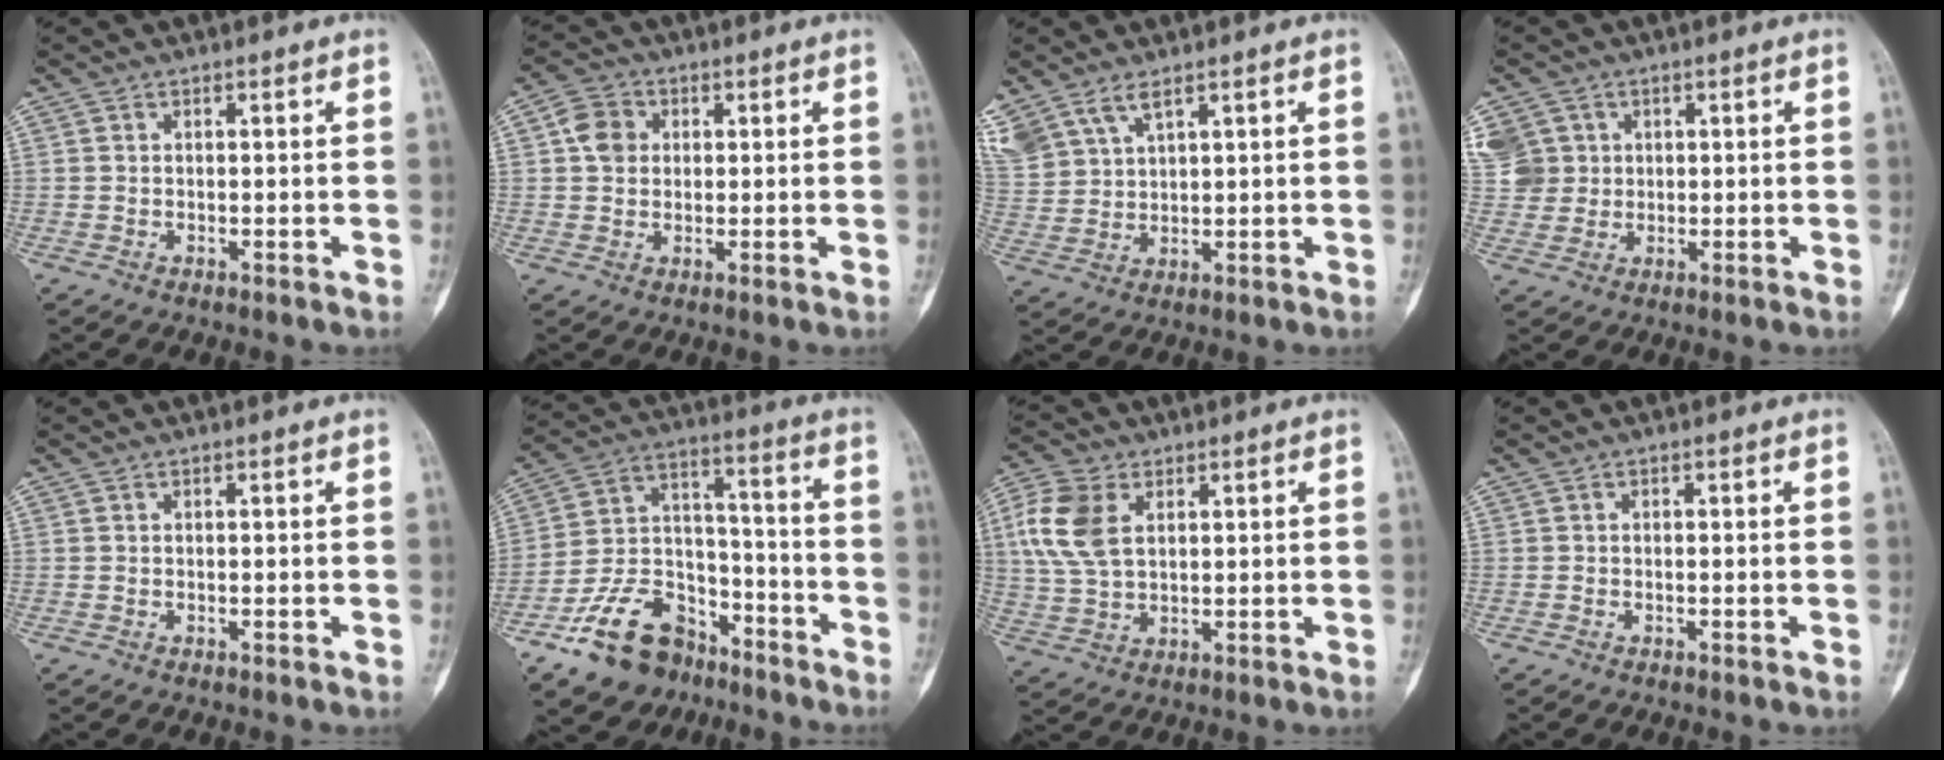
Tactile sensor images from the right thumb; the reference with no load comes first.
{"total": 5.4, "force": [1.1, 4.6, 2.7], "torque": [-0.031, 0.004, 0.013]}
{"total": 11.2, "force": [7.0, 6.1, 6.2], "torque": [-0.147, -0.006, 0.153]}
{"total": 7.8, "force": [2.6, 7.1, 1.9], "torque": [-0.023, 0.011, 0.060]}
{"total": 0.0}
{"total": 16.8, "force": [-11.0, 10.4, 7.4], "torque": [-0.102, 0.091, -0.190]}
{"total": 10.7, "force": [3.1, 6.8, 7.6], "torque": [-0.162, 0.002, 0.062]}
{"total": 0.0}